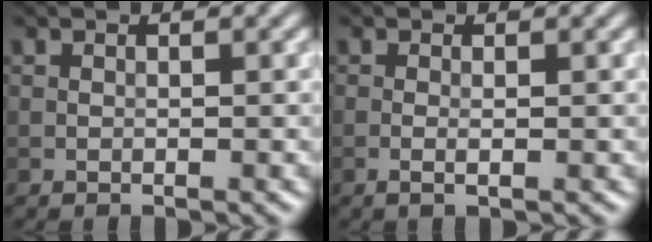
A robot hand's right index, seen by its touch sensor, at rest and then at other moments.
{"total": 1.0, "force": [-0.2, 0.1, 0.9], "torque": [-0.017, -0.003, -0.004]}